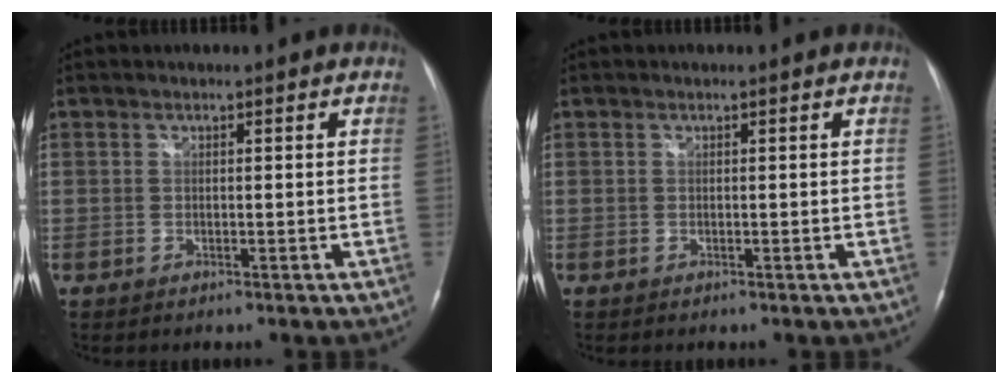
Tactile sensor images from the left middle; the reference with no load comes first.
{"total": 0.0}